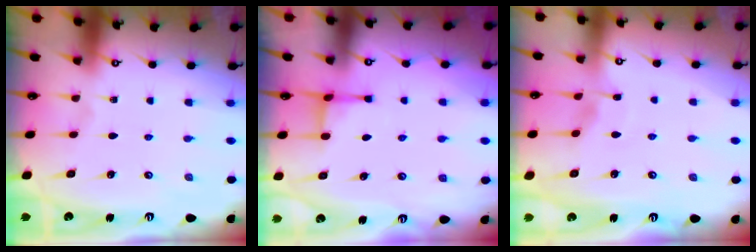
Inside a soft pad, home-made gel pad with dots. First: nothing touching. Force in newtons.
{"total": 2.6, "press": 2.6, "slide": 0.7}
{"total": 2.9, "press": 2.9, "slide": 0.5}